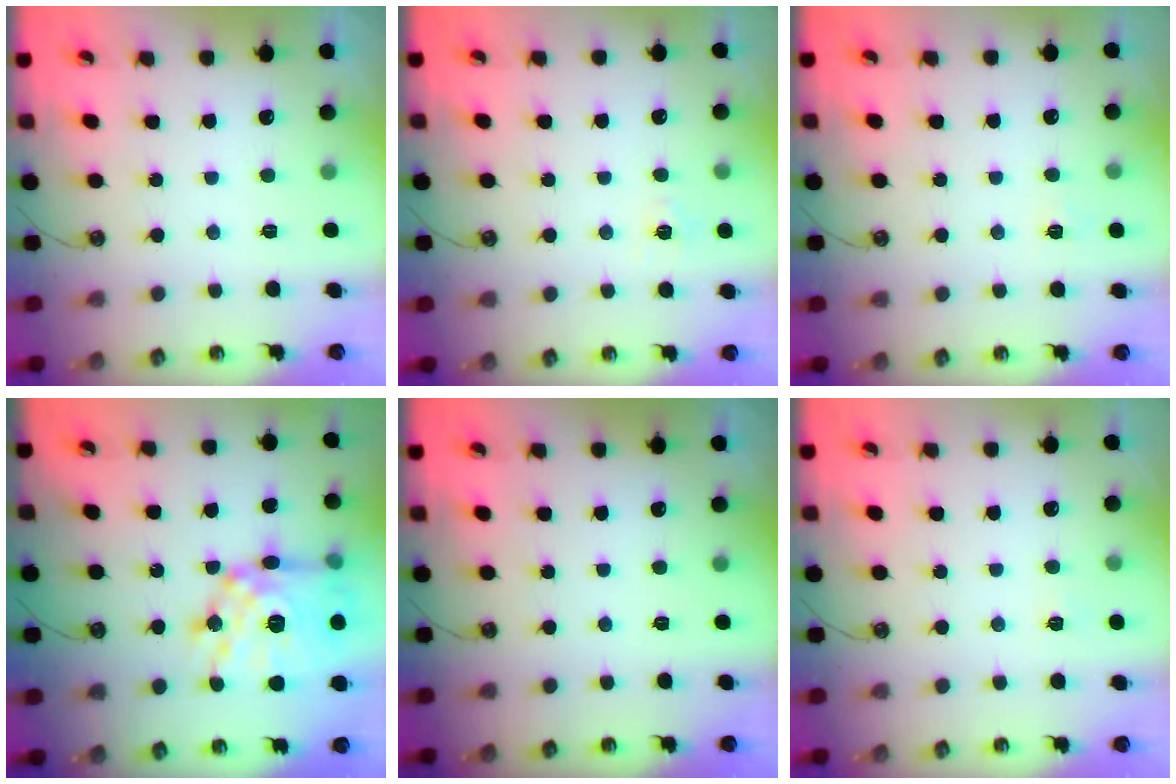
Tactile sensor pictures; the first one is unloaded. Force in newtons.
{"total": 4.0, "press": 4.0, "slide": 0.5}
{"total": 3.6, "press": 3.5, "slide": 0.4}
{"total": 21.0, "press": 20.9, "slide": 2.1}
{"total": 0.0}
{"total": 2.7, "press": 2.6, "slide": 0.4}